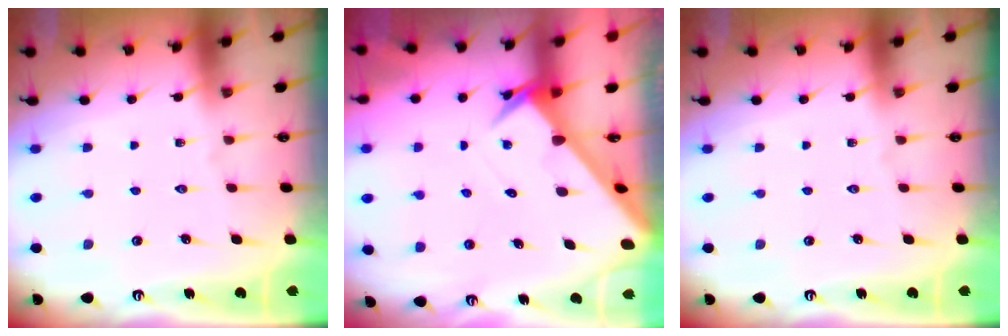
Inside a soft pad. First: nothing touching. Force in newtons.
{"total": 2.7, "press": 2.7, "slide": 0.1}
{"total": 0.0}